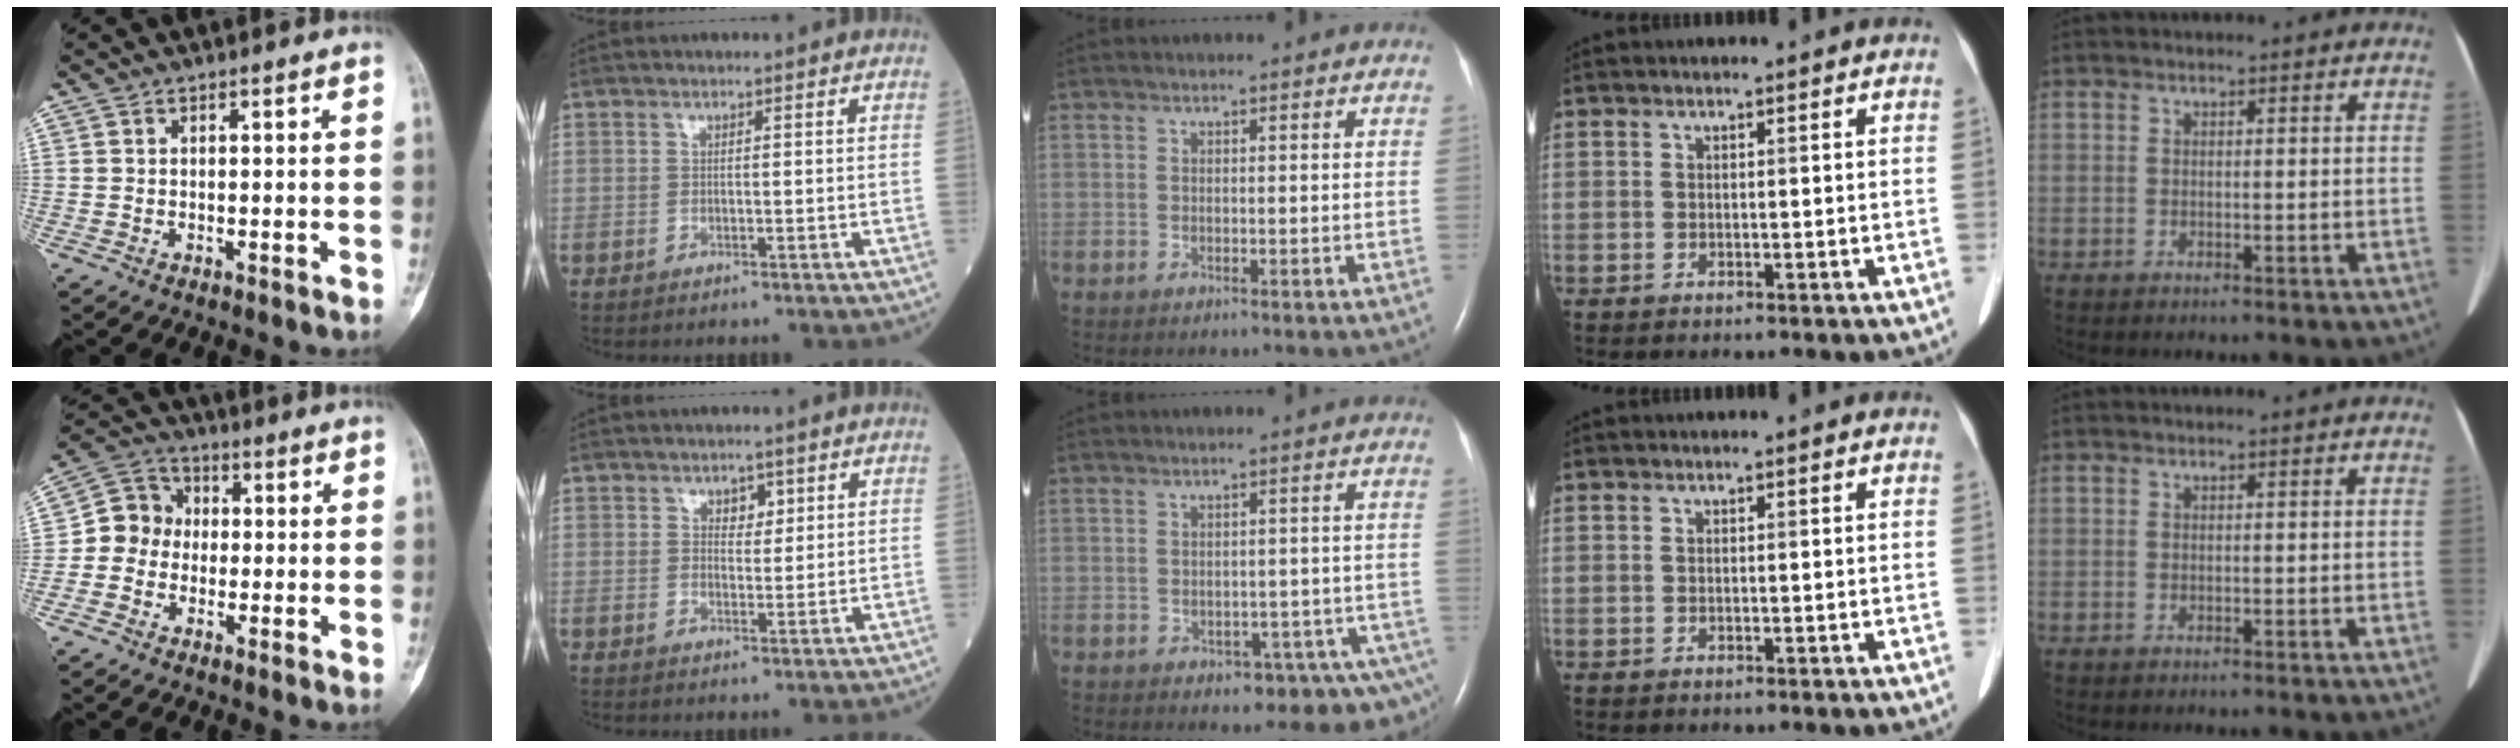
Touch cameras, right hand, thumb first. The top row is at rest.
{"thumb": {"total": 7.5, "force": [-0.8, 6.8, 3.1], "torque": [-0.027, 0.029, -0.033]}, "index": {"total": 2.2, "force": [1.2, 1.4, 1.2], "torque": [-0.010, 0.000, 0.018]}, "middle": {"total": 7.3, "force": [-4.5, 3.6, 4.4], "torque": [-0.039, 0.012, -0.056]}}